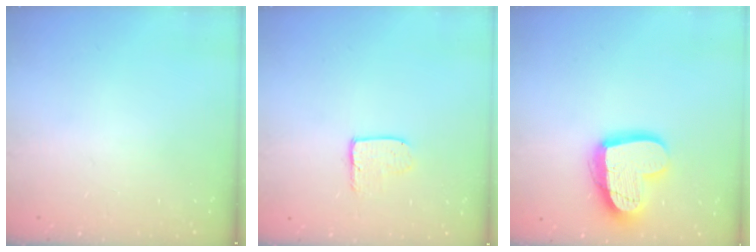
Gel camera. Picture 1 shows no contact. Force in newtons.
{"total": 4.1, "press": 4.1, "slide": 0.3}
{"total": 17.8, "press": 17.7, "slide": 1.4}